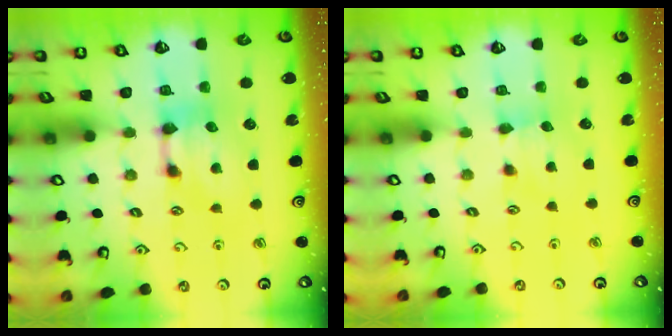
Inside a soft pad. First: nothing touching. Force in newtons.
{"total": 1.6, "press": 1.5, "slide": 0.4}